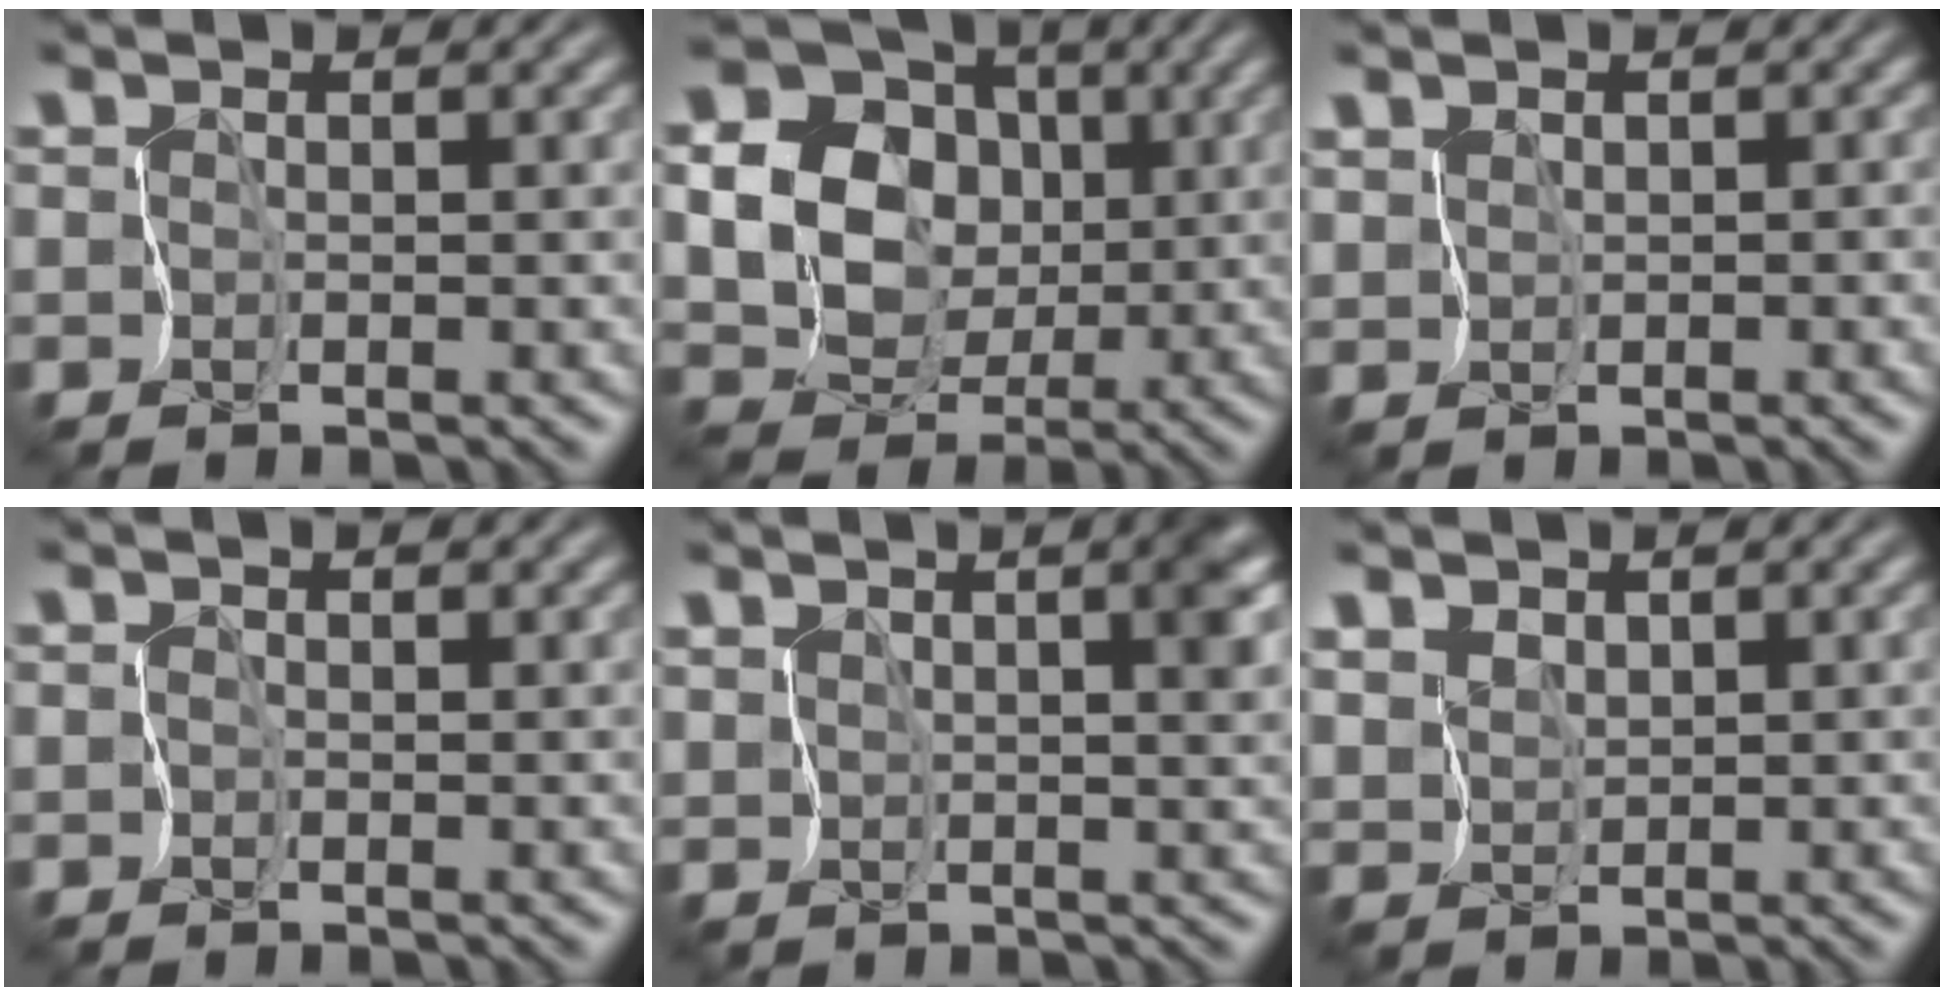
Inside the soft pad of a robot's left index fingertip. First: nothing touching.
{"total": 11.9, "force": [1.3, 10.8, 4.8], "torque": [-0.139, 0.030, 0.000]}
{"total": 1.5, "force": [0.3, 1.4, 0.3], "torque": [-0.006, 0.010, 0.008]}
{"total": 0.5, "force": [0.0, 0.4, 0.4], "torque": [-0.001, 0.001, 0.002]}
{"total": 4.8, "force": [1.7, 2.0, 4.0], "torque": [-0.055, 0.006, 0.028]}
{"total": 1.6, "force": [1.3, 0.8, 0.2], "torque": [-0.024, 0.004, 0.036]}